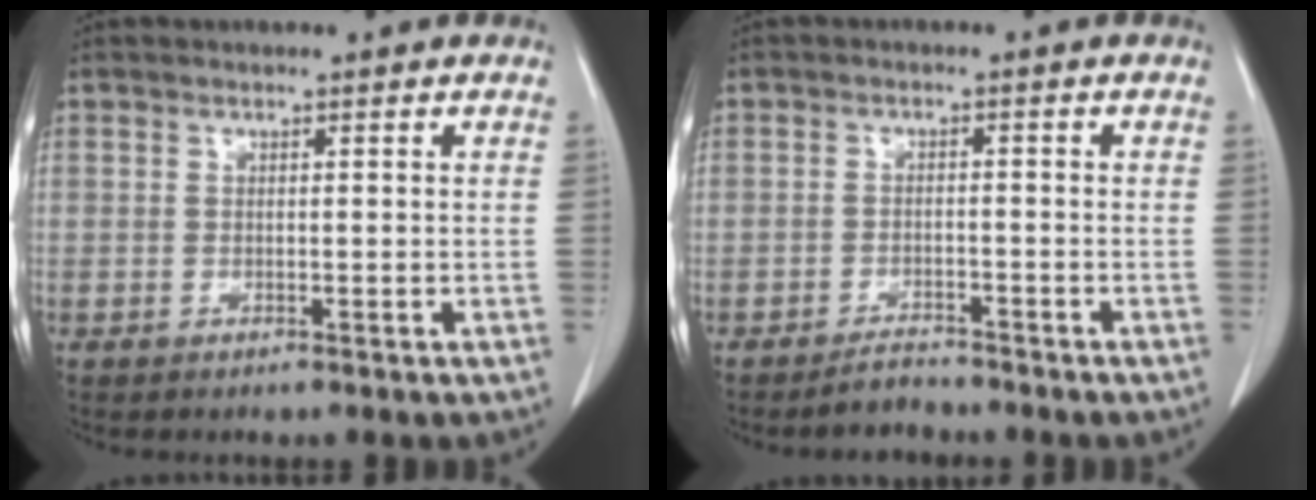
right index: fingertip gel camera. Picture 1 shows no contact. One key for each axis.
{"total": 2.5, "fx": -2.4, "fy": 0.8, "fz": 0.2, "tx": -0.004, "ty": -0.002, "tz": -0.039}